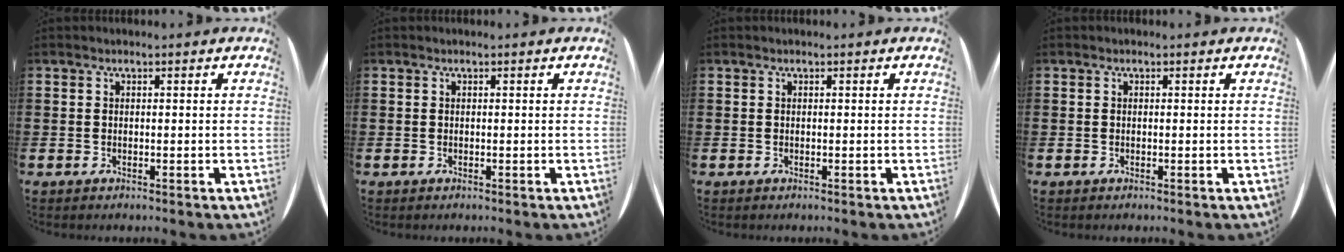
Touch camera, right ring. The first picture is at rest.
{"total": 0.0}
{"total": 0.0}
{"total": 0.0}